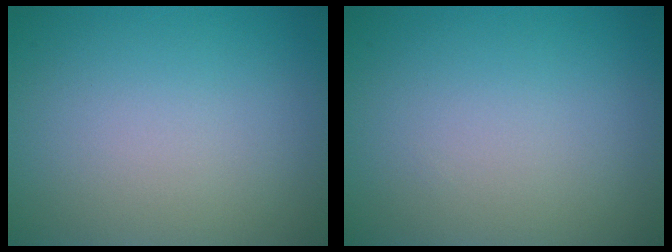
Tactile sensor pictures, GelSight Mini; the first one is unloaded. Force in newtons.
{"total": 0.0}